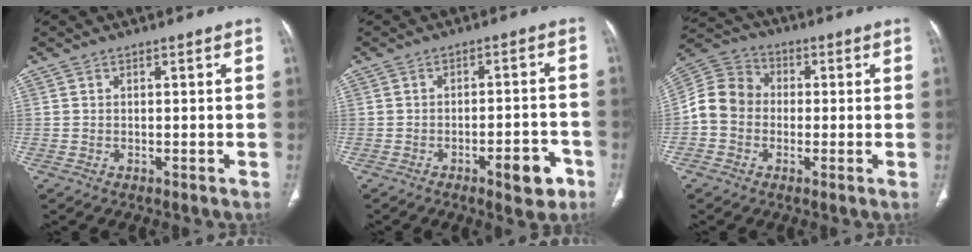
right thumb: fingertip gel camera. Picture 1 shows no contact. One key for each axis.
{"total": 7.3, "fx": -4.0, "fy": 2.6, "fz": 5.5, "tx": -0.059, "ty": 0.027, "tz": -0.050}
{"total": 9.0, "fx": -1.3, "fy": 7.8, "fz": 4.4, "tx": -0.072, "ty": 0.035, "tz": -0.038}